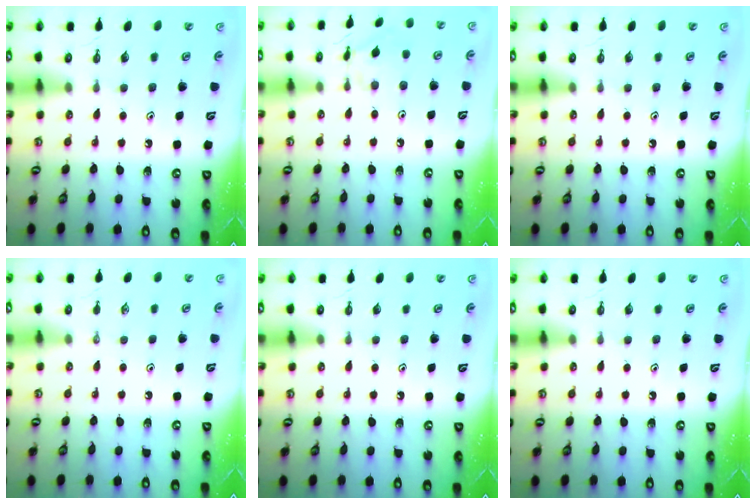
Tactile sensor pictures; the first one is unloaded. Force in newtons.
{"total": 5.4, "press": 5.4, "slide": 0.6}
{"total": 0.0}
{"total": 0.0}
{"total": 0.0}
{"total": 0.0}